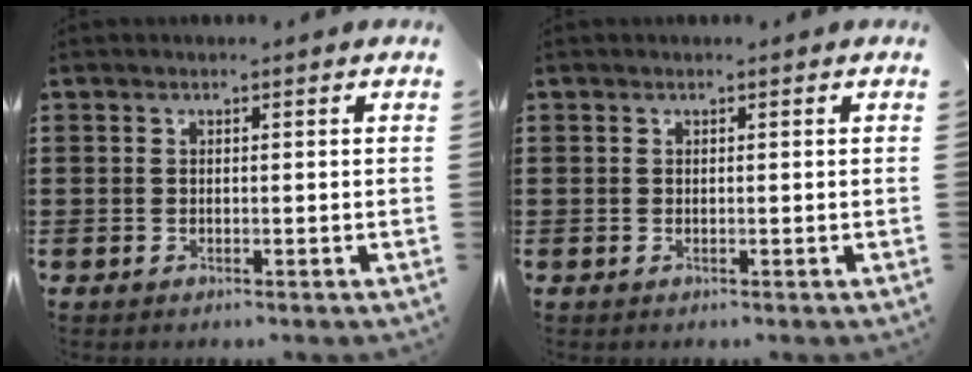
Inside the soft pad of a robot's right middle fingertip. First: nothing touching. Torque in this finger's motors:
{"motor_torque": [-0.01, -0.43, 0.06, 0.02]}